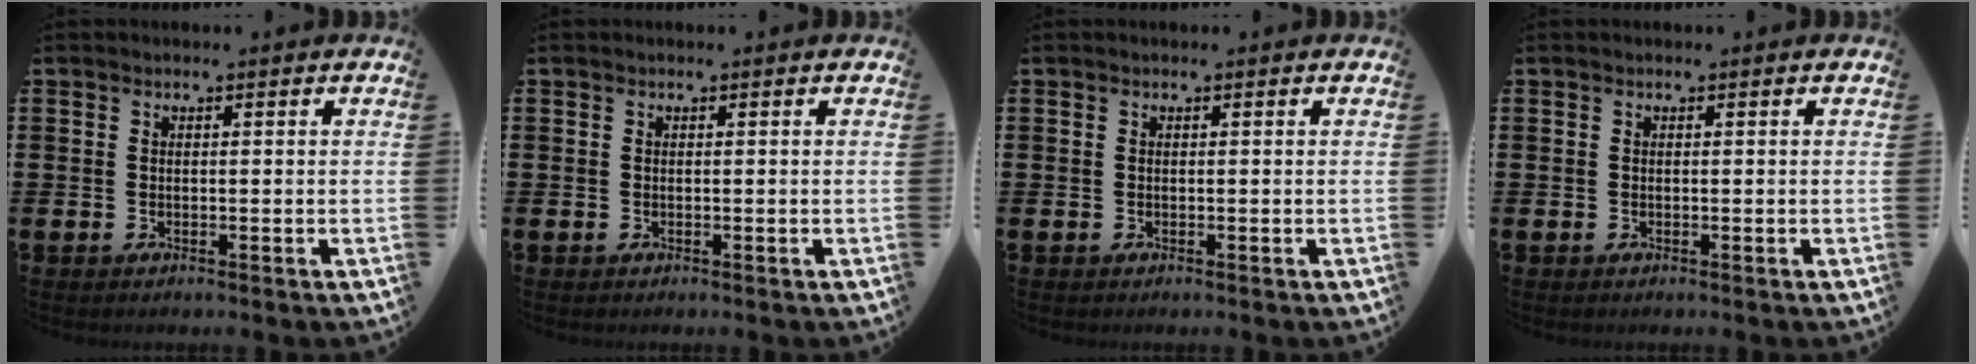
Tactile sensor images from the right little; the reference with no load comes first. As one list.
[{"total": 0.0}, {"total": 0.0}, {"total": 0.0}]